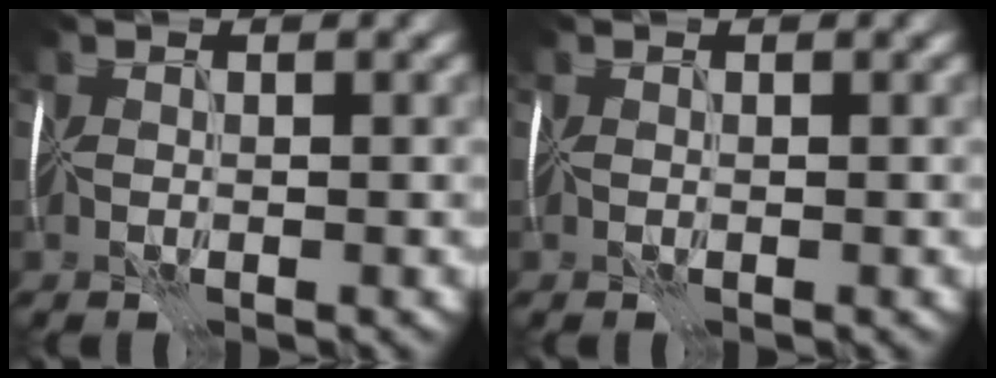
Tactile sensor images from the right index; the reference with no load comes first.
{"total": 0.0}